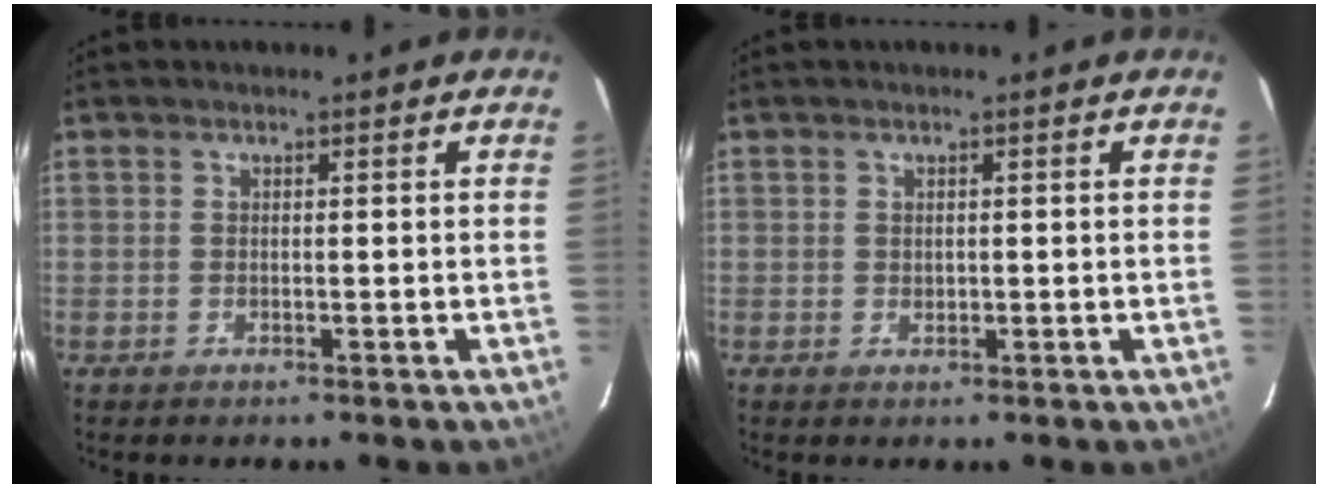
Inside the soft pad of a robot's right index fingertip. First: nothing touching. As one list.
[{"total": 0.8, "force": [0.2, 0.7, 0.5], "torque": [-0.007, 0.003, 0.005]}]